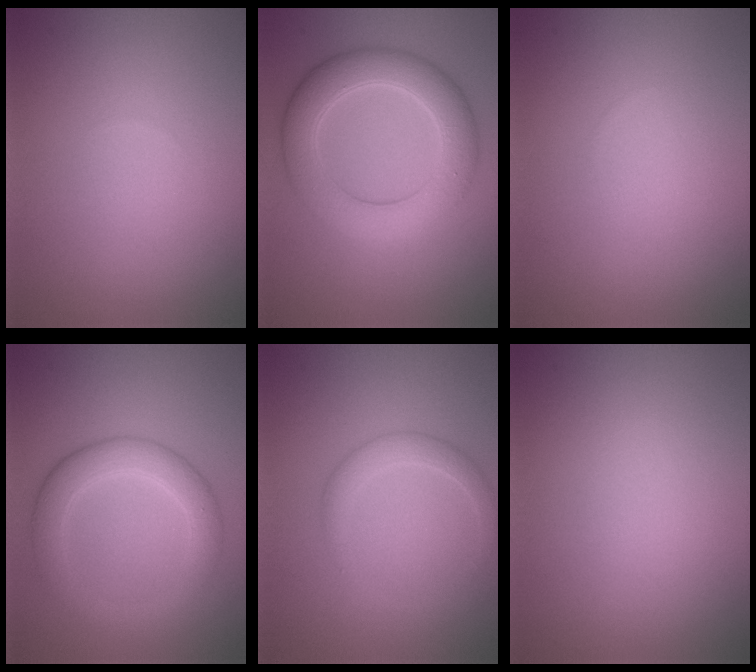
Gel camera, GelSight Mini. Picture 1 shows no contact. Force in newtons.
{"total": 6.5, "press": 6.5, "slide": 0.1}
{"total": 0.0}
{"total": 4.3, "press": 4.3, "slide": 0.2}
{"total": 1.9, "press": 1.9, "slide": 0.1}
{"total": 0.0}